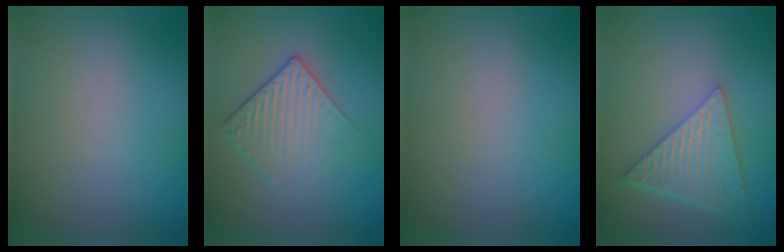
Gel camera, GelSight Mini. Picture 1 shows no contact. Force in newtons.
{"total": 3.0, "press": 2.6, "slide": 1.5}
{"total": 0.0}
{"total": 5.9, "press": 4.4, "slide": 3.9}